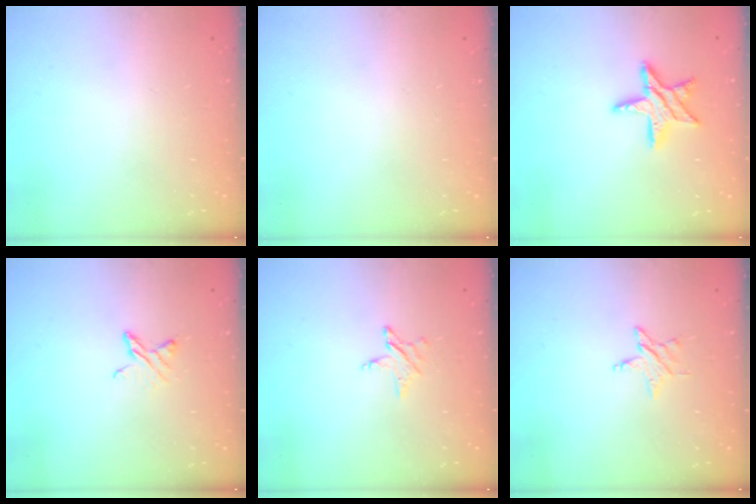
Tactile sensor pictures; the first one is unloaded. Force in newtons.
{"total": 0.0}
{"total": 9.2, "press": 9.2, "slide": 0.3}
{"total": 4.3, "press": 4.2, "slide": 0.5}
{"total": 2.9, "press": 2.8, "slide": 0.3}
{"total": 2.8, "press": 2.7, "slide": 0.3}